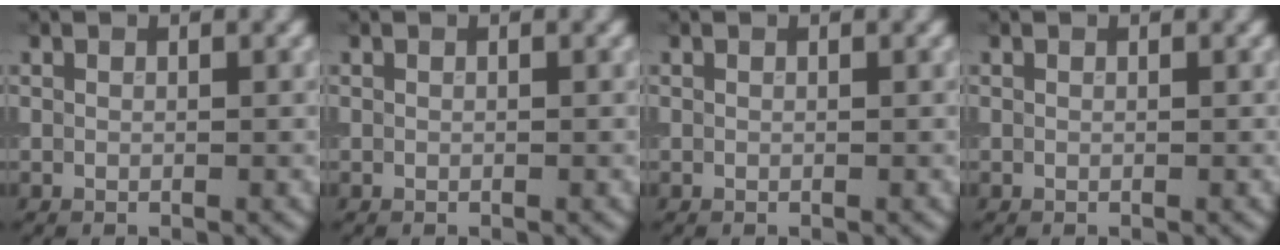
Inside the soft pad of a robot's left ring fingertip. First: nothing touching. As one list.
[{"total": 0.0}, {"total": 0.0}, {"total": 0.0}]